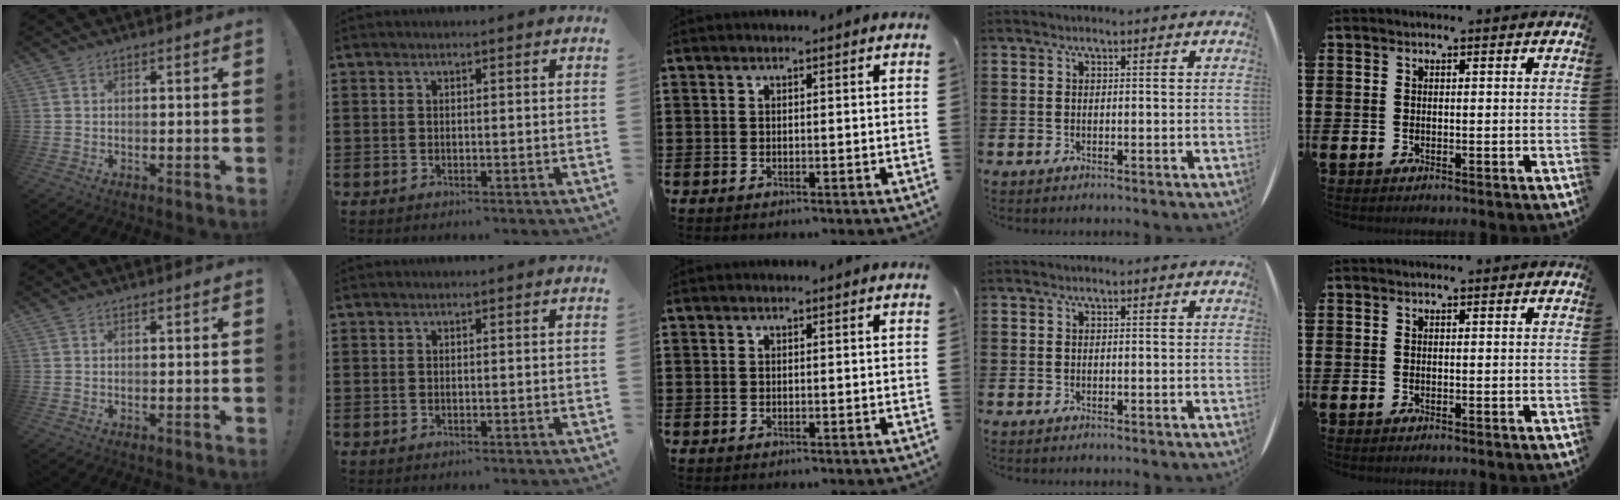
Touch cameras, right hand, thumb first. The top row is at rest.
{}